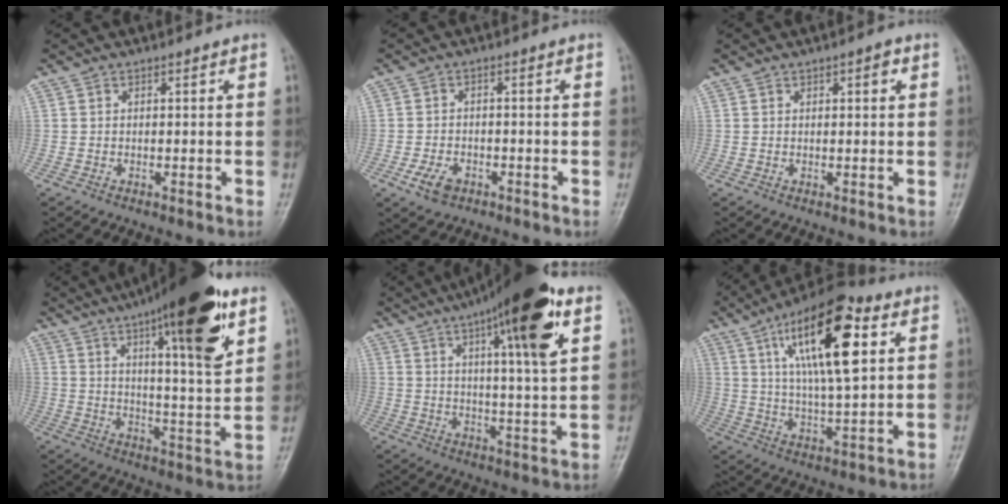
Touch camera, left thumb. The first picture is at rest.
{"total": 4.5, "force": [-2.2, 2.9, 2.6], "torque": [-0.047, 0.009, -0.038]}
{"total": 2.0, "force": [0.8, 0.8, 1.7], "torque": [-0.017, 0.001, 0.010]}
{"total": 21.6, "force": [11.6, 4.9, 17.6], "torque": [-0.242, -0.041, 0.175]}
{"total": 18.6, "force": [9.0, 3.4, 15.9], "torque": [-0.228, -0.019, 0.131]}
{"total": 19.9, "force": [7.2, 6.8, 17.2], "torque": [-0.271, -0.011, 0.116]}